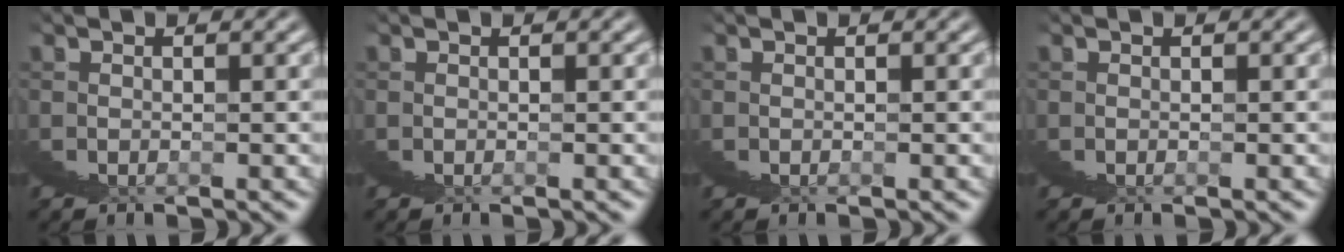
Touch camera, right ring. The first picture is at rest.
{"total": 0.0}
{"total": 0.0}
{"total": 0.0}